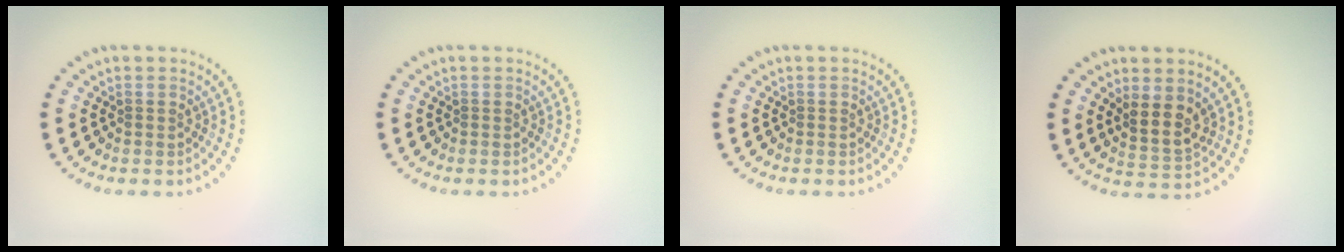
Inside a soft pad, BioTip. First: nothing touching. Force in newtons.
{"total": 0.0}
{"total": 0.0}
{"total": 3.0, "press": 2.5, "slide": 1.6}